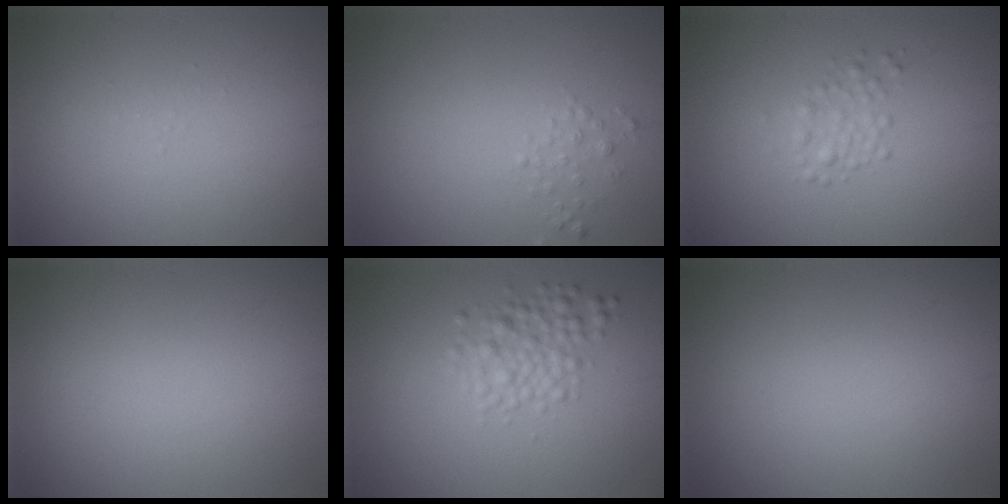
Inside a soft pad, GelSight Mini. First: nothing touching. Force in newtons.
{"total": 0.9, "press": 0.9, "slide": 0.0}
{"total": 1.6, "press": 1.6, "slide": 0.0}
{"total": 0.0}
{"total": 2.8, "press": 2.8, "slide": 0.1}
{"total": 0.0}